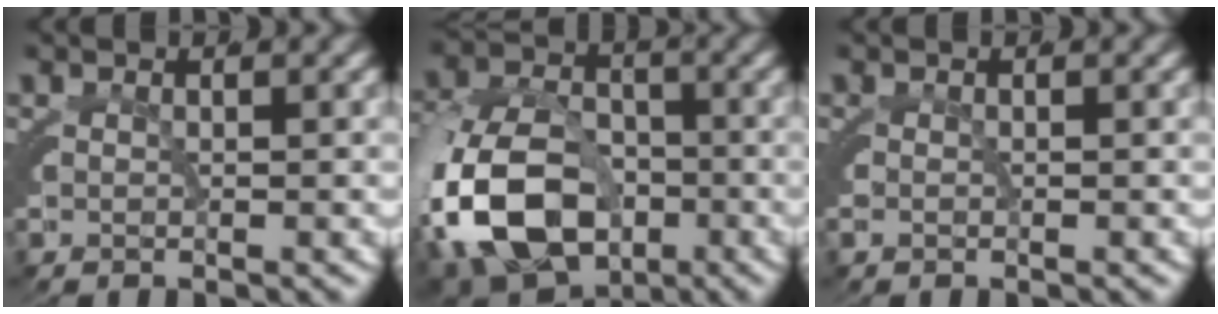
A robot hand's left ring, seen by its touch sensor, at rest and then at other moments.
{"total": 11.4, "force": [-3.7, 8.2, 7.0], "torque": [-0.155, -0.051, -0.047]}
{"total": 1.7, "force": [0.0, 1.4, 0.9], "torque": [-0.022, 0.001, -0.005]}